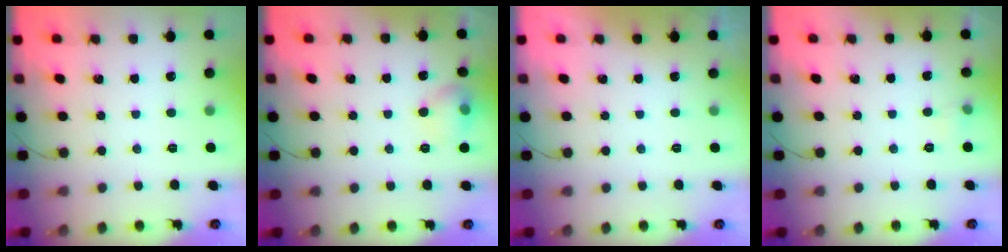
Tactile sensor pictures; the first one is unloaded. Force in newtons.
{"total": 7.5, "press": 7.4, "slide": 1.1}
{"total": 0.0}
{"total": 3.4, "press": 3.2, "slide": 1.0}